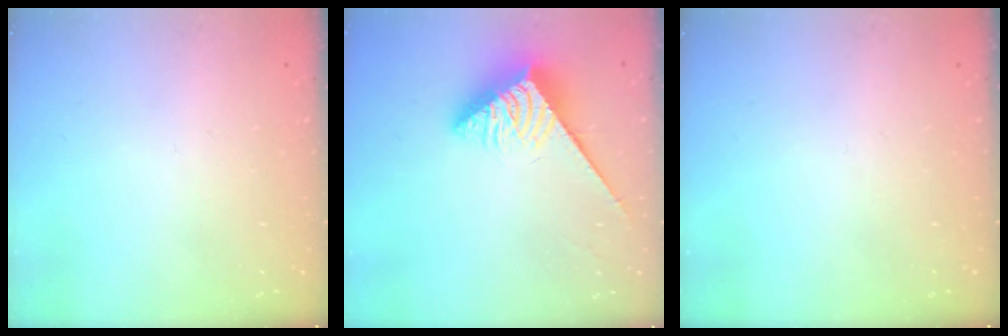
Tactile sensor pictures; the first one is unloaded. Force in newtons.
{"total": 3.8, "press": 3.7, "slide": 0.6}
{"total": 0.0}